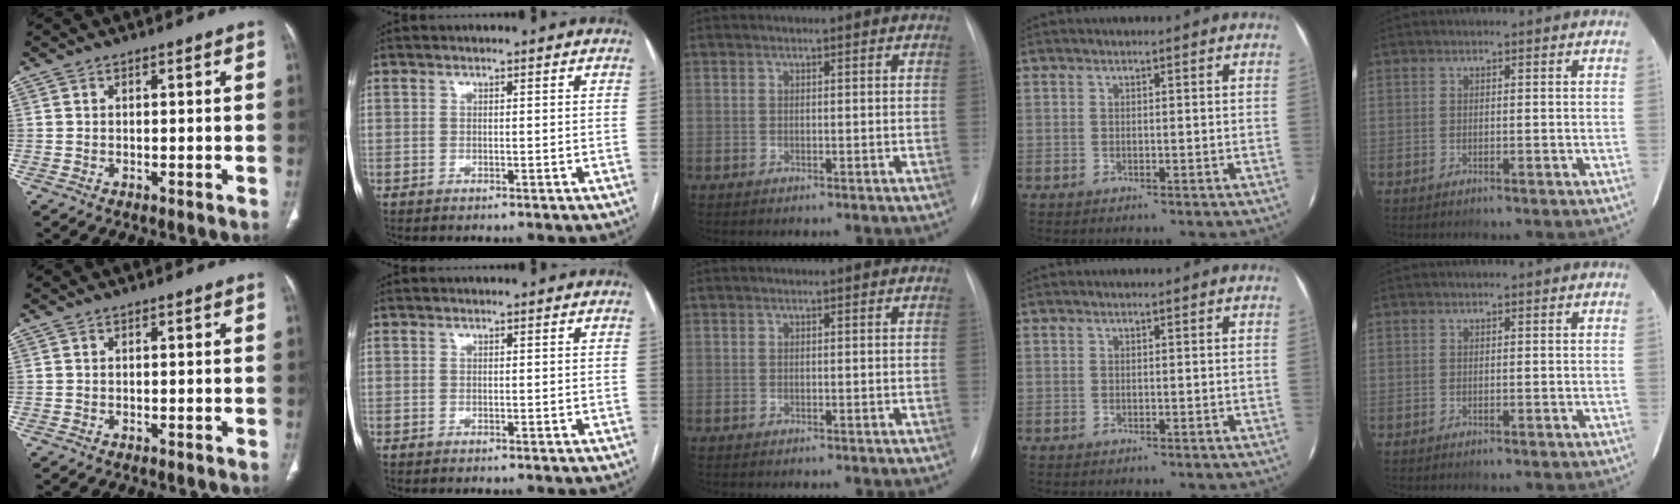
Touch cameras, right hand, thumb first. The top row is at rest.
{}